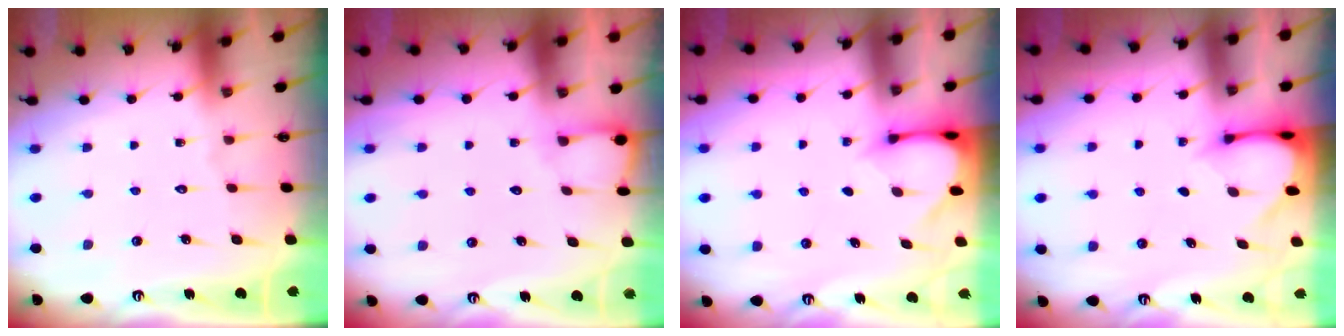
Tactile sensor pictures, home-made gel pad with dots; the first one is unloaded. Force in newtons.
{"total": 4.0, "press": 4.0, "slide": 0.2}
{"total": 3.3, "press": 3.3, "slide": 0.3}
{"total": 3.2, "press": 3.2, "slide": 0.3}